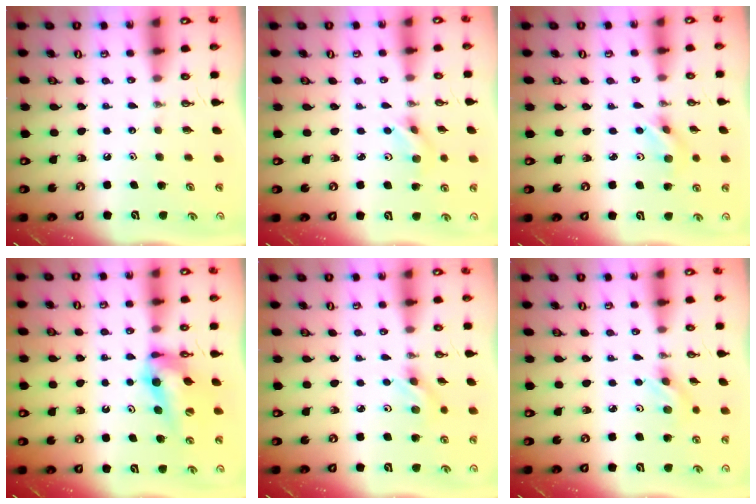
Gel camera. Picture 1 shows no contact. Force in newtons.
{"total": 3.3, "press": 3.2, "slide": 1.1}
{"total": 3.6, "press": 2.8, "slide": 2.3}
{"total": 11.0, "press": 10.9, "slide": 1.1}
{"total": 2.6, "press": 2.3, "slide": 1.1}
{"total": 2.6, "press": 2.3, "slide": 1.1}